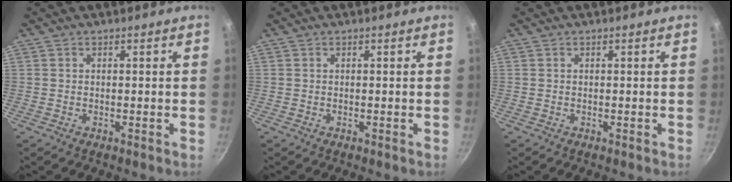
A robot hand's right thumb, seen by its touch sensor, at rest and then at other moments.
{"total": 0.0}
{"total": 0.0}